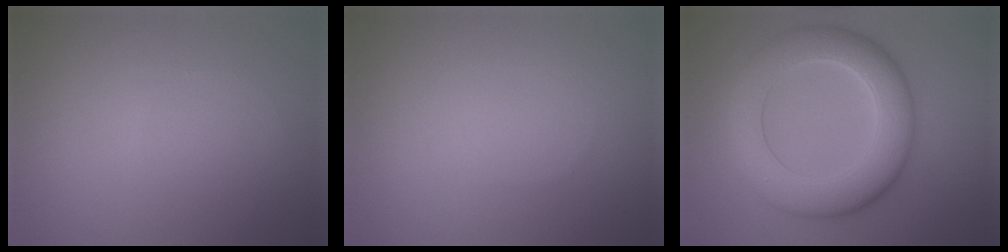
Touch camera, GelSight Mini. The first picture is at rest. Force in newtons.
{"total": 0.0}
{"total": 8.1, "press": 8.1, "slide": 0.4}